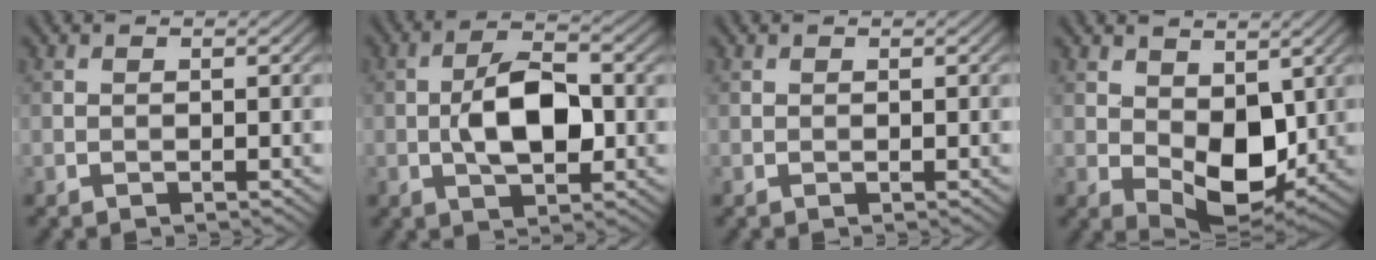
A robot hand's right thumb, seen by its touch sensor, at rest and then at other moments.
{"total": 7.8, "force": [-0.6, 3.6, 6.9], "torque": [-0.128, 0.006, -0.016]}
{"total": 0.0}
{"total": 8.9, "force": [1.0, 5.5, 6.9], "torque": [-0.125, -0.015, 0.021]}